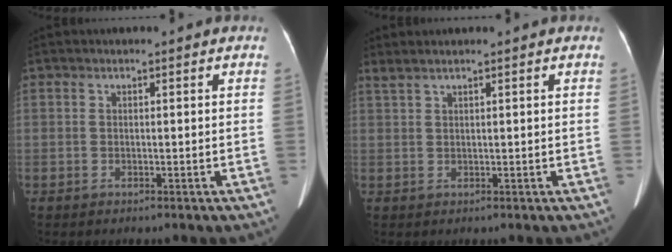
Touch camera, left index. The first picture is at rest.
{"total": 1.5, "force": [1.2, -0.1, 0.8], "torque": [-0.024, 0.017, 0.031]}